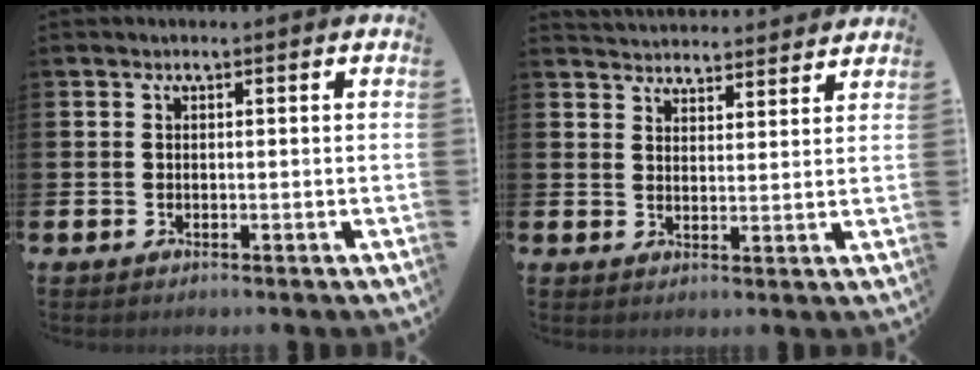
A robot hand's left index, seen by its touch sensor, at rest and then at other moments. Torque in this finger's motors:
{"motor_torque": [0.92, -1.22, 0.07, 0.03]}